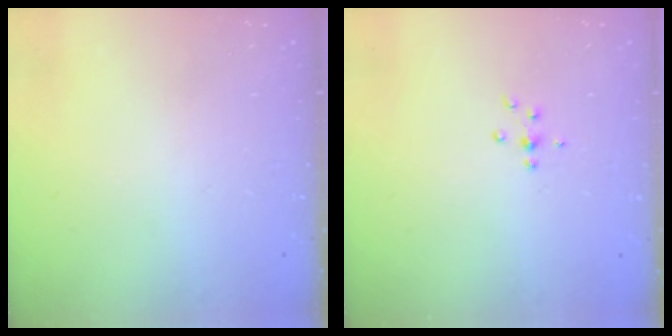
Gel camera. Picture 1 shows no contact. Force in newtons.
{"total": 4.9, "press": 4.8, "slide": 1.1}